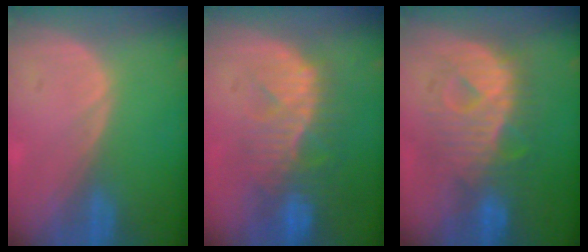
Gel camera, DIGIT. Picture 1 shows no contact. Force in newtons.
{"total": 10.4, "press": 8.9, "slide": 5.4}
{"total": 9.5, "press": 9.5, "slide": 0.5}